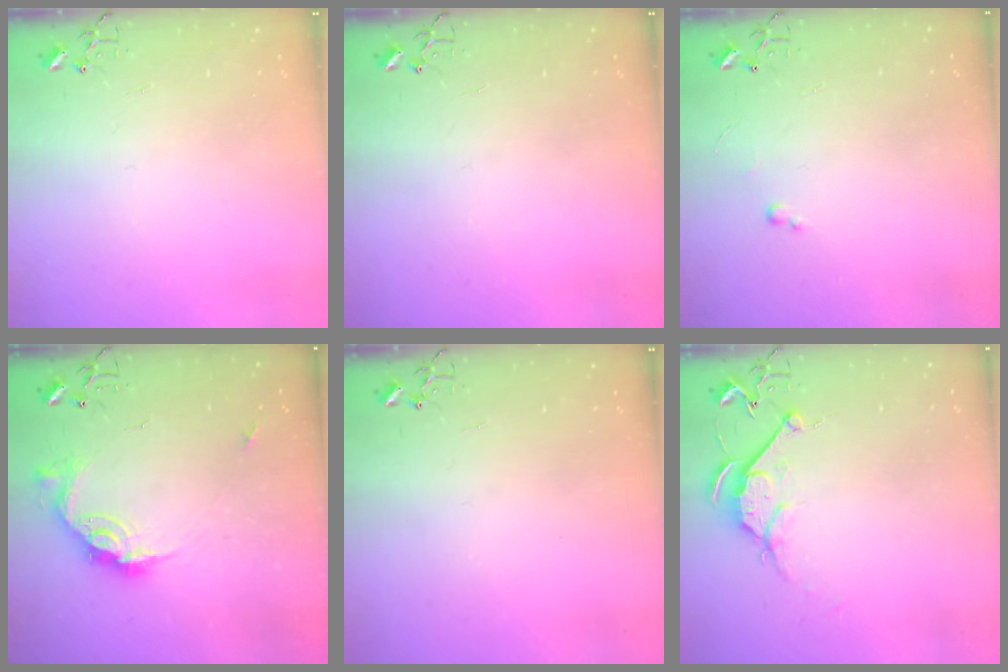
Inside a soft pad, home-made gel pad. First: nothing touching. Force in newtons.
{"total": 0.0}
{"total": 2.6, "press": 2.6, "slide": 0.4}
{"total": 14.2, "press": 14.2, "slide": 1.3}
{"total": 0.0}
{"total": 7.9, "press": 7.8, "slide": 0.9}